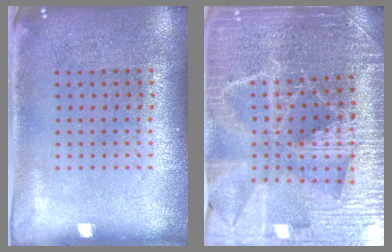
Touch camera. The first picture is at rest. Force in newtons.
{"total": 4.8, "press": 4.5, "slide": 1.7}